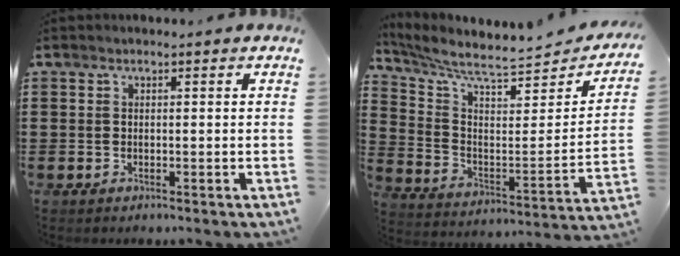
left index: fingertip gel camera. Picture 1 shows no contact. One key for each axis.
{"total": 6.3, "fx": 5.4, "fy": 0.4, "fz": 3.2, "tx": -0.091, "ty": -0.056, "tz": 0.086}